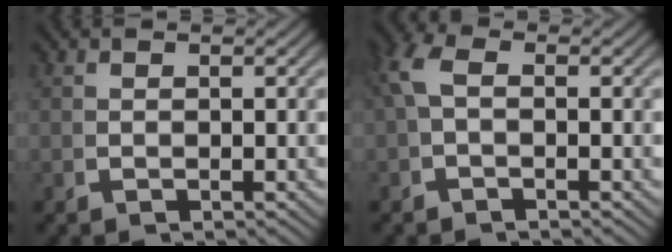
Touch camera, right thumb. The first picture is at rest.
{"total": 1.8, "force": [0.0, 1.0, 1.5], "torque": [-0.038, 0.002, 0.000]}